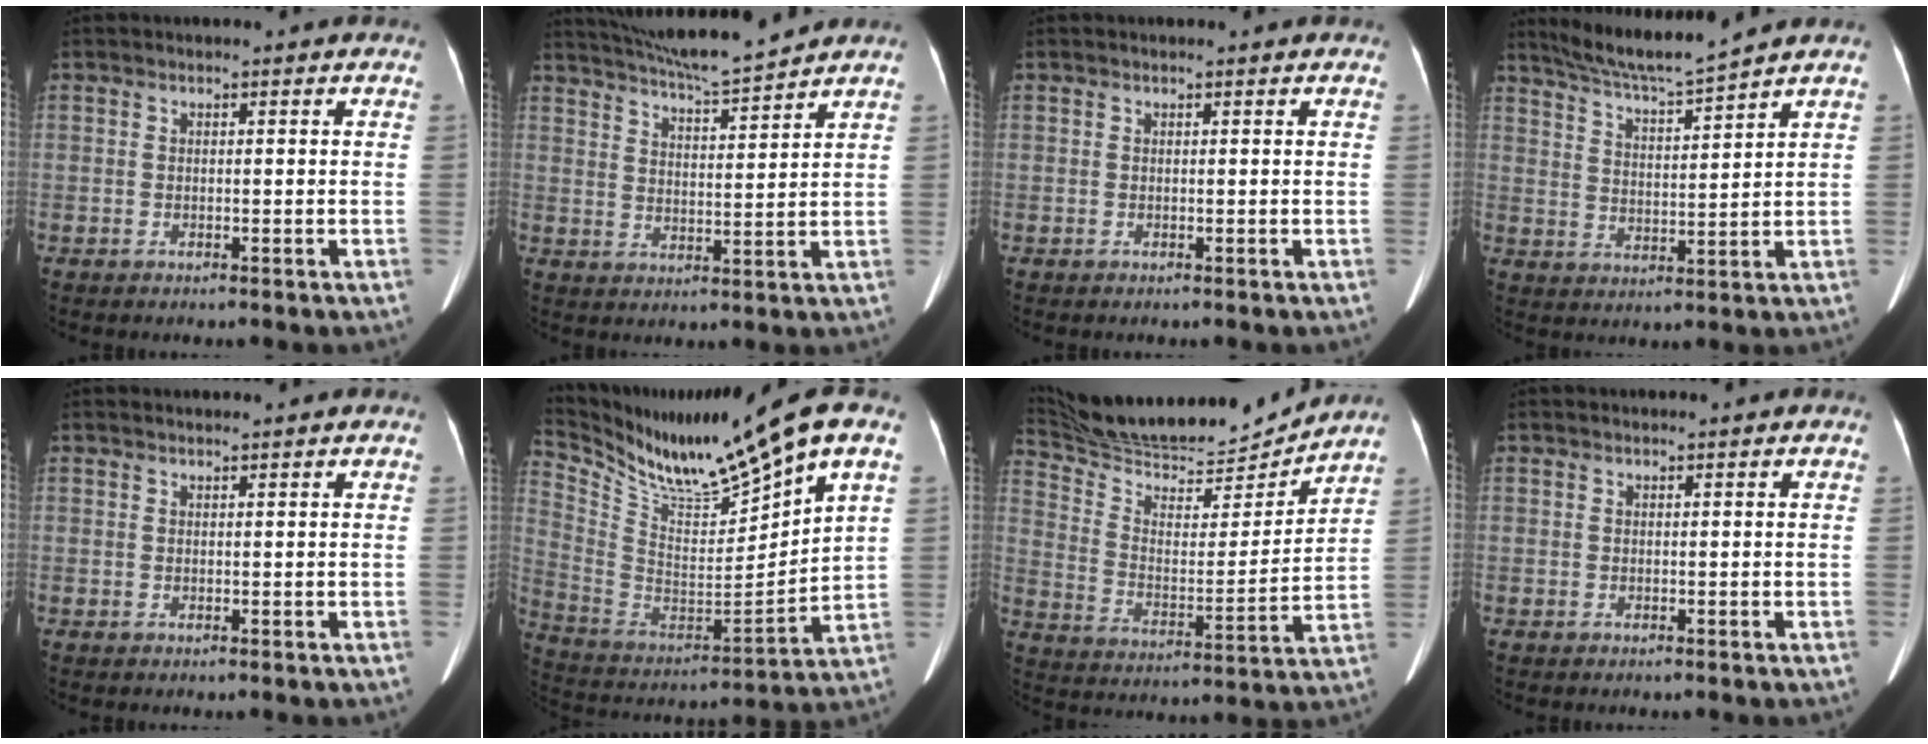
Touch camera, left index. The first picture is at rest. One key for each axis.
{"total": 11.0, "fx": 10.2, "fy": -0.6, "fz": 3.9, "tx": -0.072, "ty": 0.003, "tz": 0.168}
{"total": 0.0}
{"total": 8.6, "fx": 8.0, "fy": -1.6, "fz": 2.9, "tx": -0.057, "ty": -0.003, "tz": 0.151}
{"total": 1.5, "fx": 1.5, "fy": 0.0, "fz": 0.4, "tx": -0.007, "ty": 0.018, "tz": 0.028}
{"total": 18.2, "fx": 14.0, "fy": 0.1, "fz": 11.6, "tx": -0.214, "ty": -0.002, "tz": 0.267}
{"total": 19.5, "fx": 18.6, "fy": 1.9, "fz": 5.5, "tx": -0.111, "ty": -0.016, "tz": 0.301}
{"total": 0.6, "fx": 0.6, "fy": 0.0, "fz": 0.1, "tx": -0.004, "ty": 0.014, "tz": 0.013}